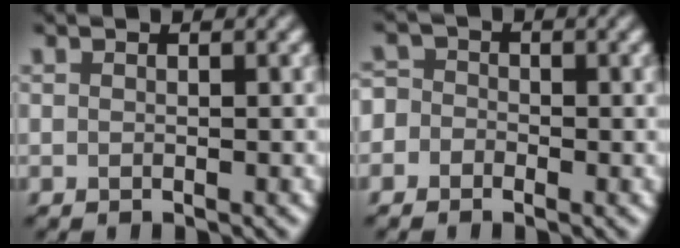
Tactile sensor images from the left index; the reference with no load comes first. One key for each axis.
{"total": 2.9, "fx": -0.5, "fy": 2.7, "fz": 0.8, "tx": 0.017, "ty": 0.019, "tz": -0.055}